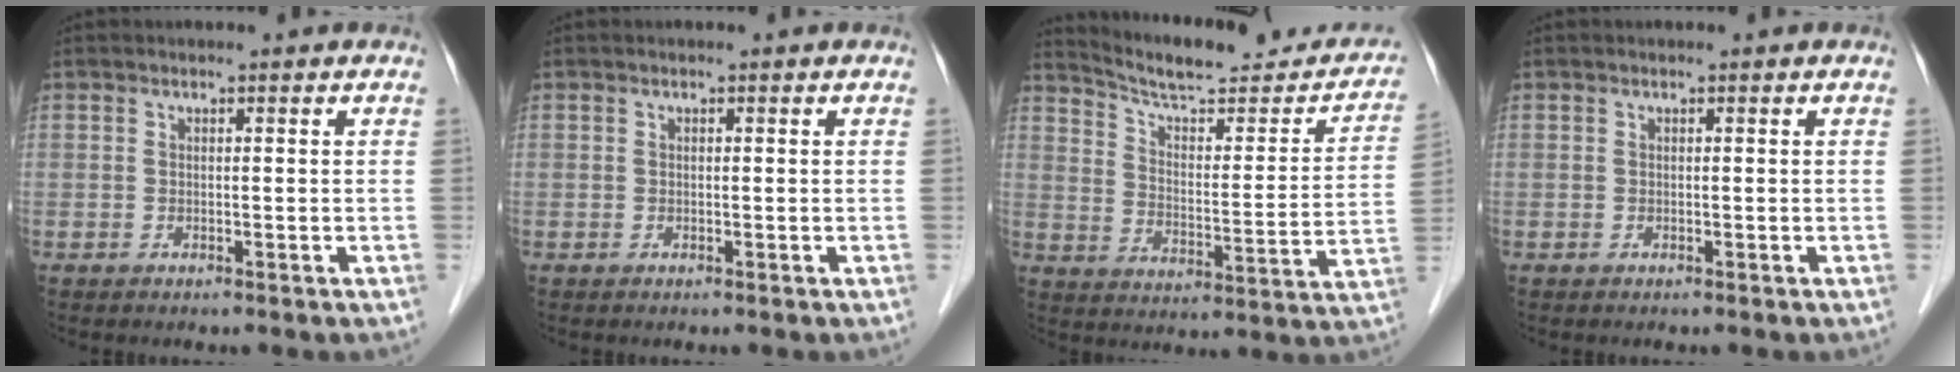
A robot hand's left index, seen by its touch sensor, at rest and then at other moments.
{"total": 0.0}
{"total": 20.6, "force": [18.7, 4.0, 7.8], "torque": [-0.101, -0.024, 0.250]}
{"total": 0.0}